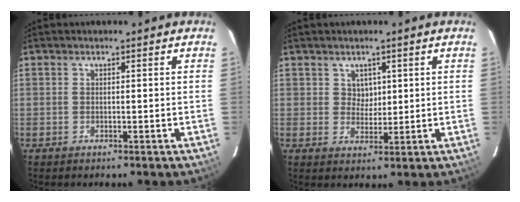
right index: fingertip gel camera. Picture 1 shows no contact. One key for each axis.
{"total": 2.9, "fx": 1.2, "fy": 2.5, "fz": 0.7, "tx": -0.005, "ty": 0.005, "tz": 0.023}